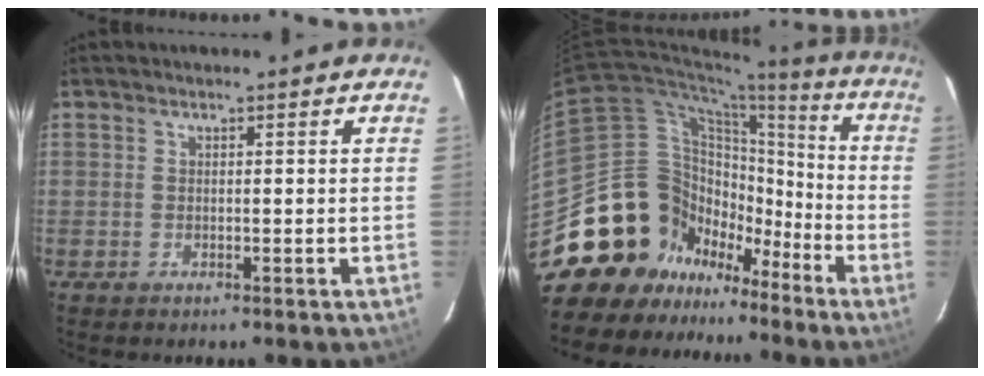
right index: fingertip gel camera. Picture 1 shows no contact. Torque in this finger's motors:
{"motor_torque": [1.08, -1.06, 0.15, -0.12]}